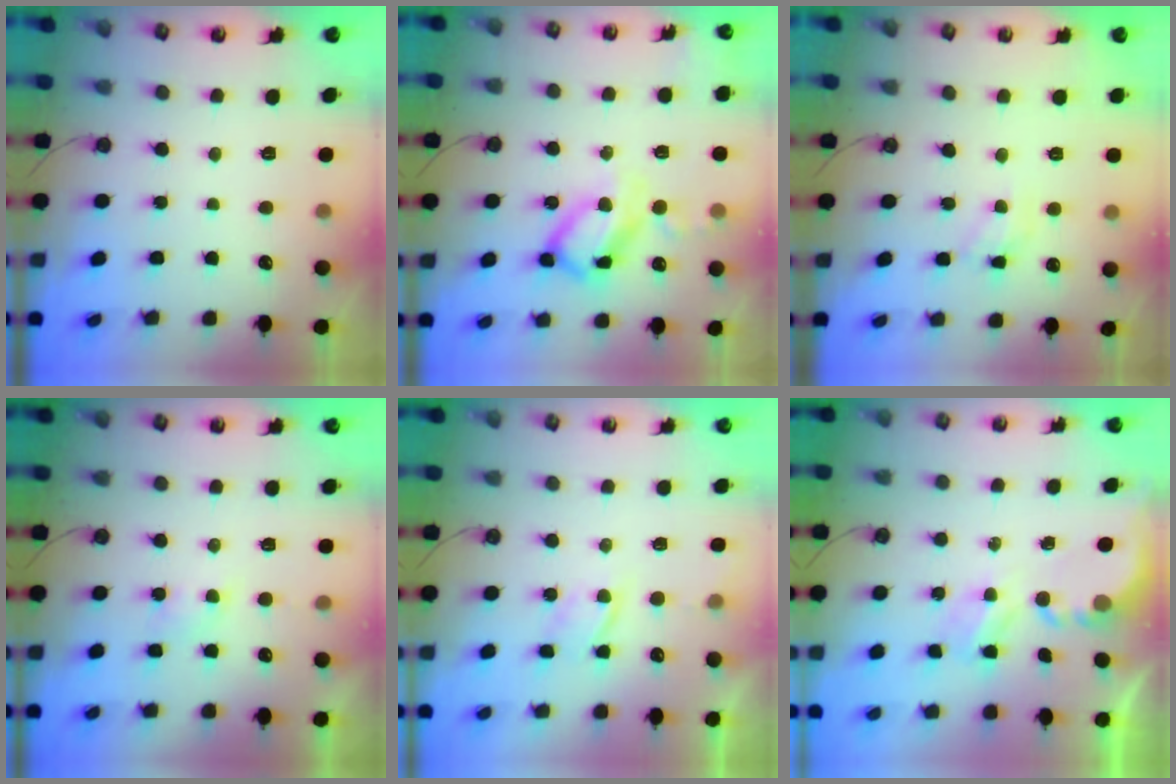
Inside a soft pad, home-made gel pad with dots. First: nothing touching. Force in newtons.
{"total": 15.2, "press": 15.2, "slide": 1.3}
{"total": 7.3, "press": 7.3, "slide": 0.4}
{"total": 2.9, "press": 2.9, "slide": 0.5}
{"total": 4.5, "press": 4.4, "slide": 0.8}
{"total": 4.0, "press": 4.0, "slide": 0.1}